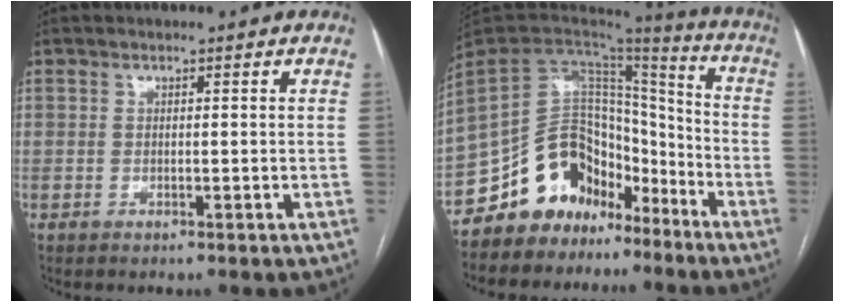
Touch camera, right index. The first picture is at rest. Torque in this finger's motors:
{"motor_torque": [0.57, -0.61, 0.10, 0.00]}